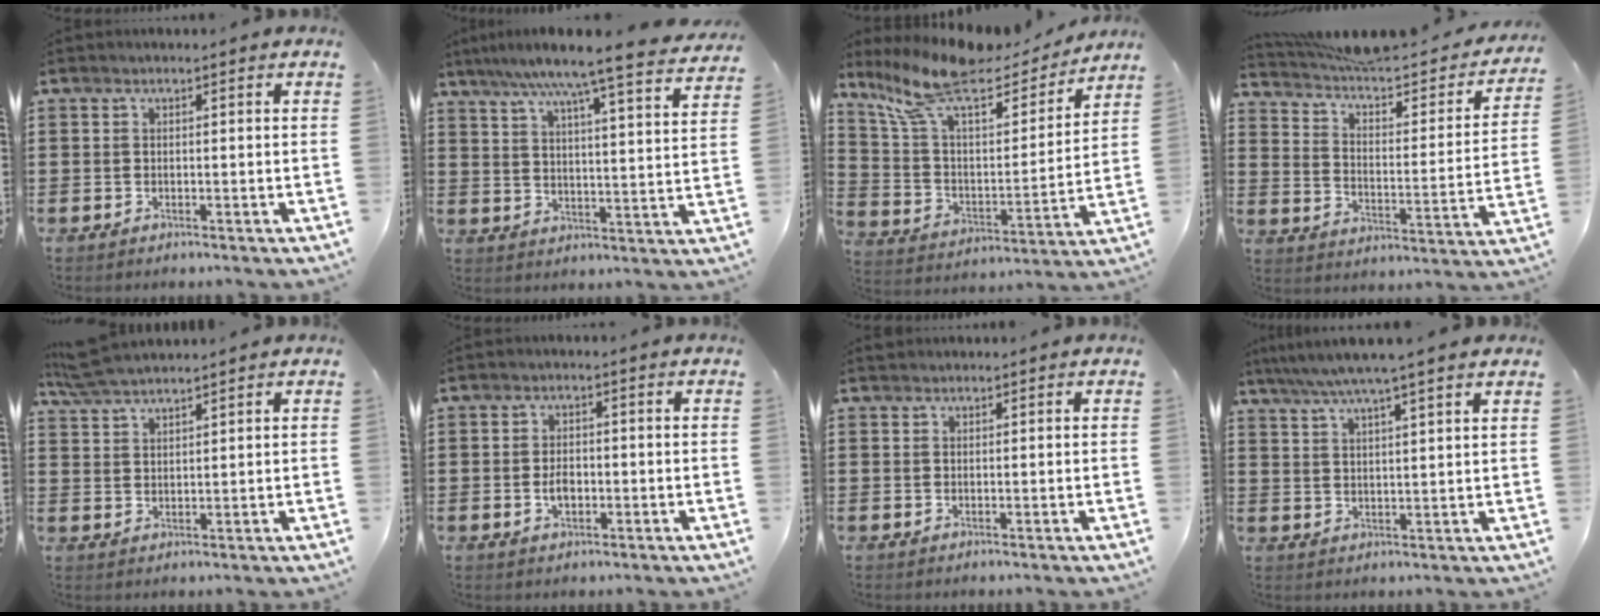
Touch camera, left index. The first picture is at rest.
{"total": 7.9, "force": [6.7, -0.8, 4.0], "torque": [-0.096, -0.045, 0.108]}
{"total": 12.0, "force": [9.5, 3.4, 6.5], "torque": [-0.165, -0.050, 0.167]}
{"total": 5.8, "force": [5.3, 0.7, 2.4], "torque": [-0.074, -0.047, 0.086]}
{"total": 4.2, "force": [3.9, 0.4, 1.6], "torque": [-0.044, -0.007, 0.073]}
{"total": 2.8, "force": [-0.4, 1.5, 2.3], "torque": [-0.044, 0.002, -0.008]}
{"total": 0.5, "force": [0.5, 0.3, 0.0], "torque": [-0.002, 0.001, 0.010]}
{"total": 5.2, "force": [4.2, -0.5, 2.9], "torque": [-0.068, -0.016, 0.073]}